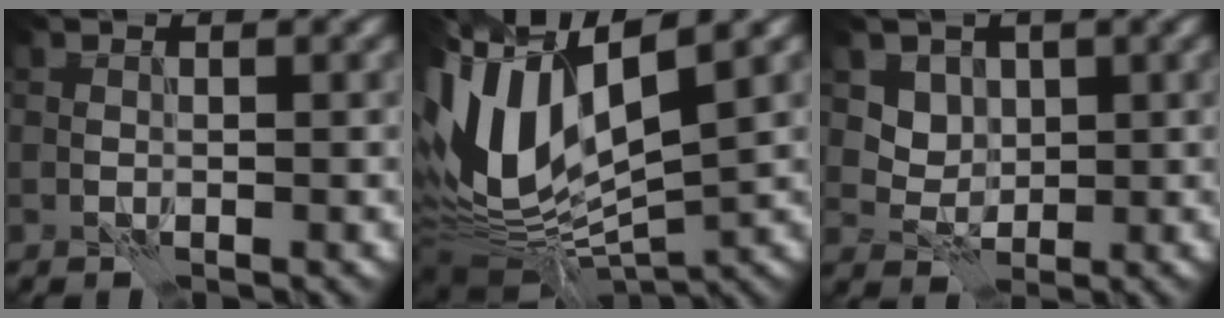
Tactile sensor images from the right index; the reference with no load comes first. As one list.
[{"total": 13.4, "force": [0.4, 6.2, 11.8], "torque": [-0.247, 0.001, 0.009]}, {"total": 3.2, "force": [1.6, 2.6, 0.9], "torque": [-0.027, -0.022, 0.051]}]